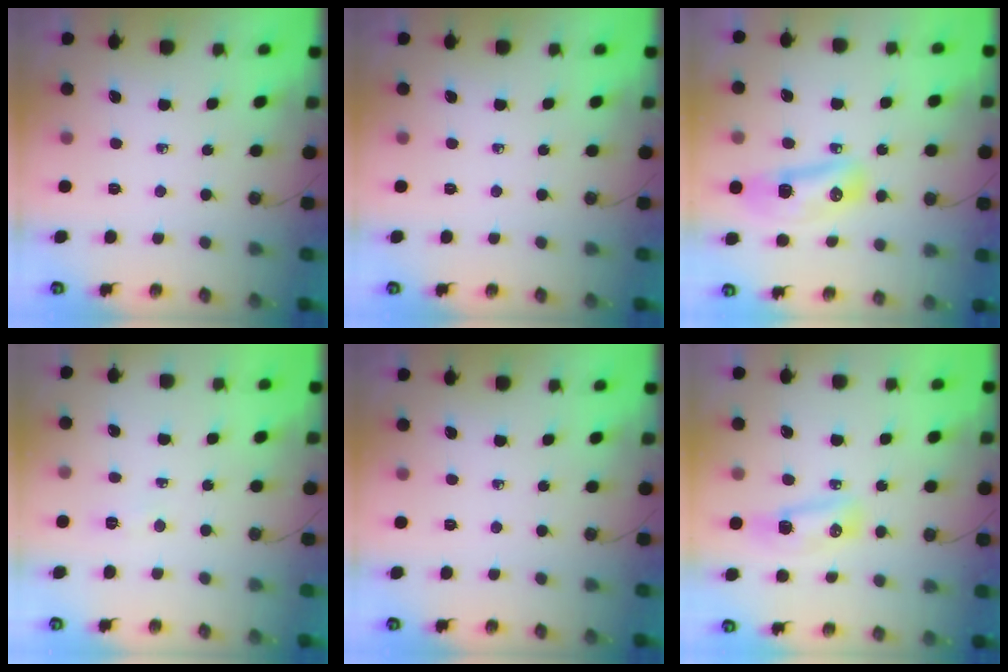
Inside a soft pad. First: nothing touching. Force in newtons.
{"total": 0.0}
{"total": 17.6, "press": 12.4, "slide": 12.5}
{"total": 4.2, "press": 4.2, "slide": 0.6}
{"total": 0.0}
{"total": 9.0, "press": 8.3, "slide": 3.4}